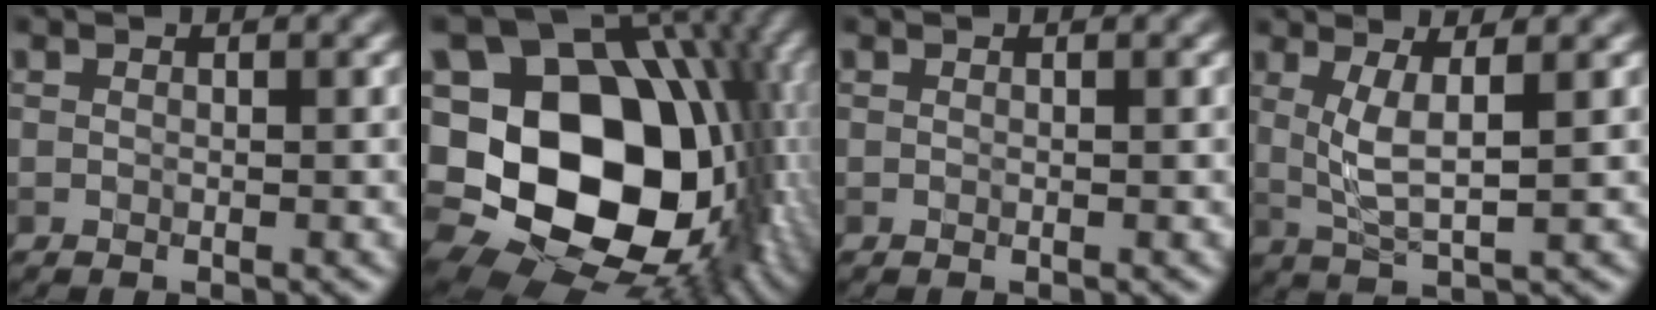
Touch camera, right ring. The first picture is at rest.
{"total": 20.5, "force": [-1.6, 15.7, 13.1], "torque": [-0.231, -0.006, -0.019]}
{"total": 0.0}
{"total": 3.4, "force": [0.8, 0.3, 3.3], "torque": [-0.074, 0.000, 0.022]}